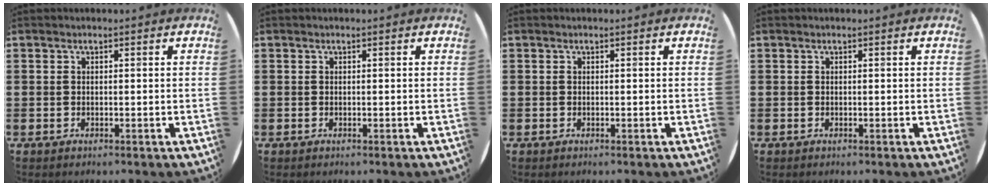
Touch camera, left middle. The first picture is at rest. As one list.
[{"total": 0.0}, {"total": 0.0}, {"total": 0.0}]